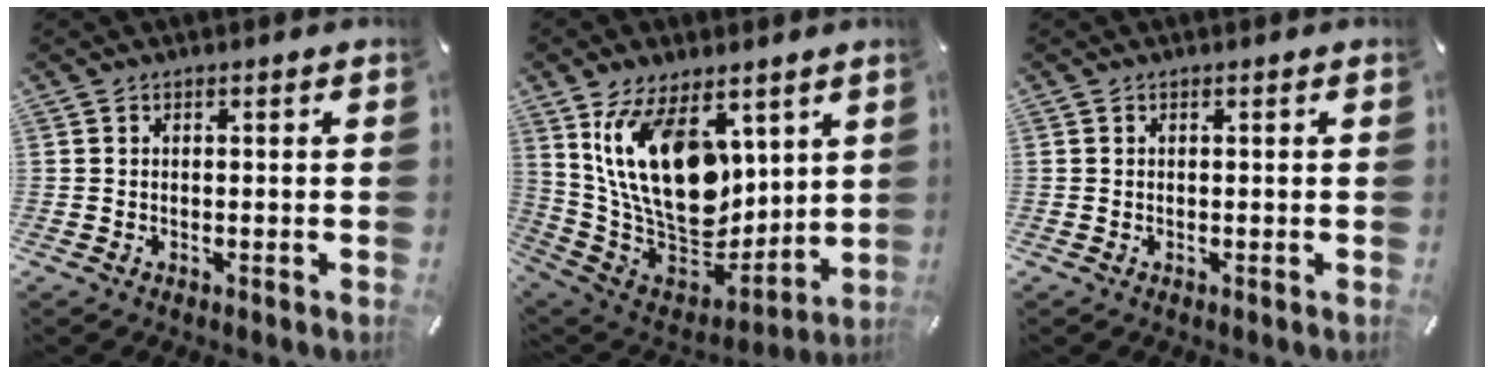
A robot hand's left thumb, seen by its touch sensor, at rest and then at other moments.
{"total": 19.9, "force": [7.5, 12.0, 13.9], "torque": [-0.285, -0.052, 0.137]}
{"total": 0.0}